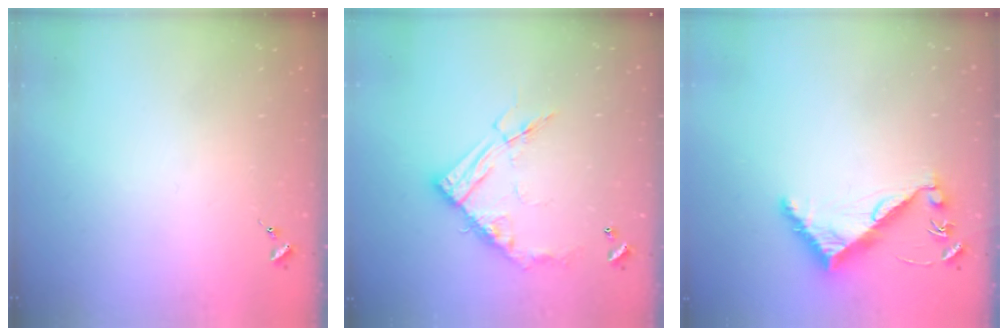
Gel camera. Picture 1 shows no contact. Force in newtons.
{"total": 16.0, "press": 15.9, "slide": 1.5}
{"total": 8.0, "press": 8.0, "slide": 0.5}